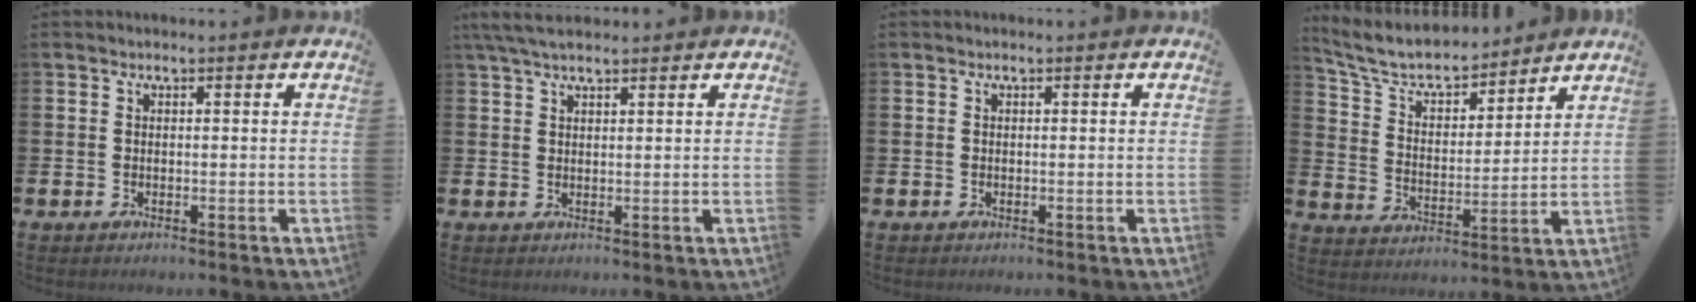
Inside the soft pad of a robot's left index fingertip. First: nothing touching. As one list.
[{"total": 4.3, "force": [3.4, 1.2, 2.3], "torque": [-0.049, -0.004, 0.063]}, {"total": 0.0}, {"total": 7.5, "force": [6.8, 2.2, 2.3], "torque": [-0.080, -0.045, 0.118]}]